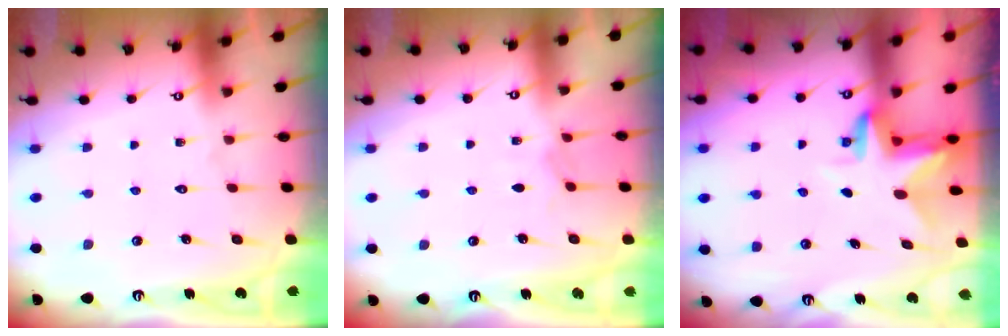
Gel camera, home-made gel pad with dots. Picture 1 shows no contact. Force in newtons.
{"total": 3.8, "press": 3.7, "slide": 0.5}
{"total": 3.2, "press": 3.2, "slide": 0.3}